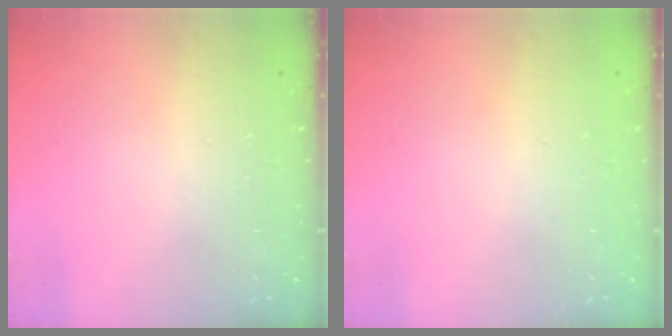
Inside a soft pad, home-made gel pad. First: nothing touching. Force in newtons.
{"total": 0.0}